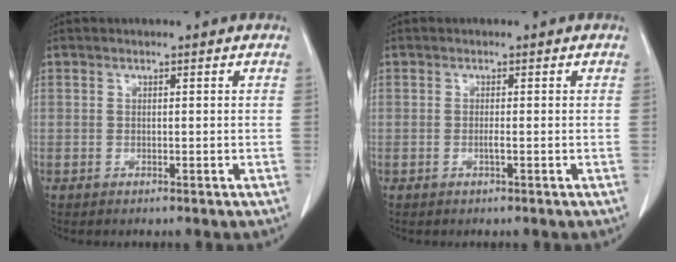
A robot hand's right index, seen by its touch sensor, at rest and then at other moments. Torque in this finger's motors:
{"motor_torque": [0.36, -0.15, 0.14, 0.04]}